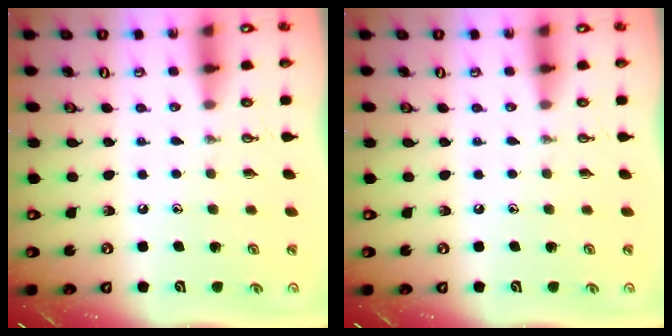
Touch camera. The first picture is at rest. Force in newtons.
{"total": 0.0}